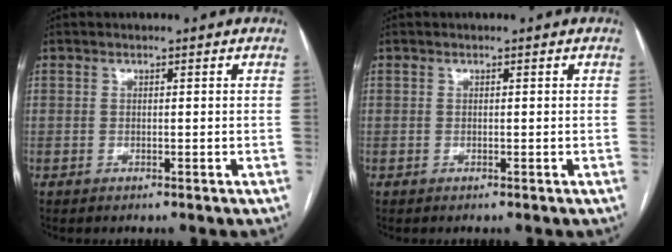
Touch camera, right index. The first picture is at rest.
{"total": 0.0}